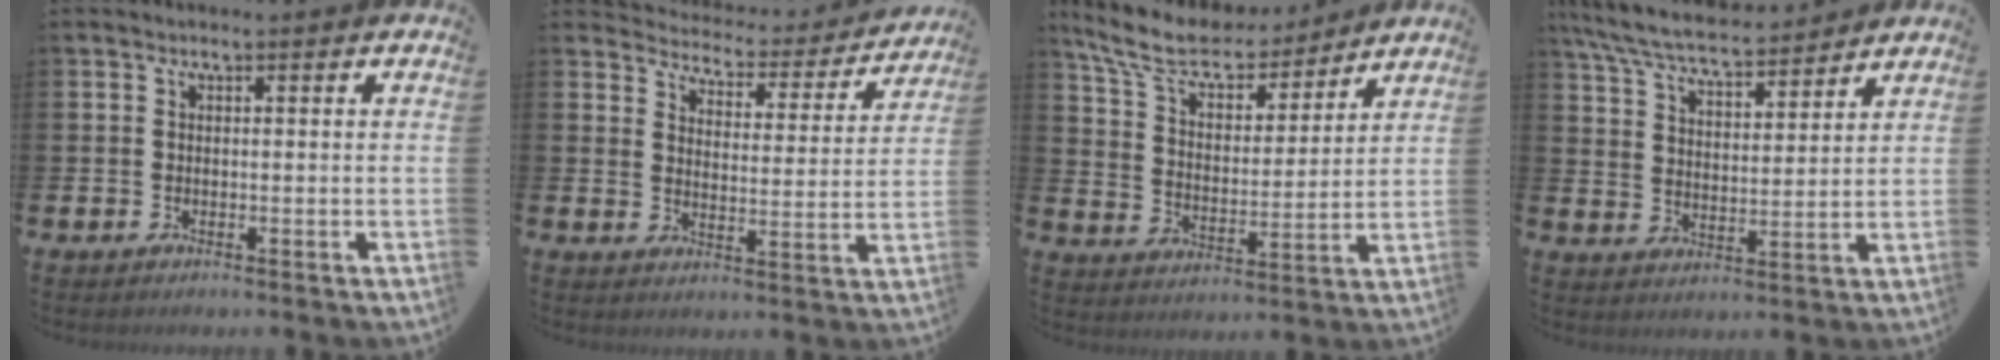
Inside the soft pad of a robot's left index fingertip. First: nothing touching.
{"total": 4.5, "force": [4.4, 0.8, 0.4], "torque": [-0.028, -0.042, 0.069]}
{"total": 9.4, "force": [8.5, 2.5, 3.2], "torque": [-0.110, -0.049, 0.152]}
{"total": 7.5, "force": [7.0, 1.1, 2.4], "torque": [-0.076, -0.038, 0.124]}